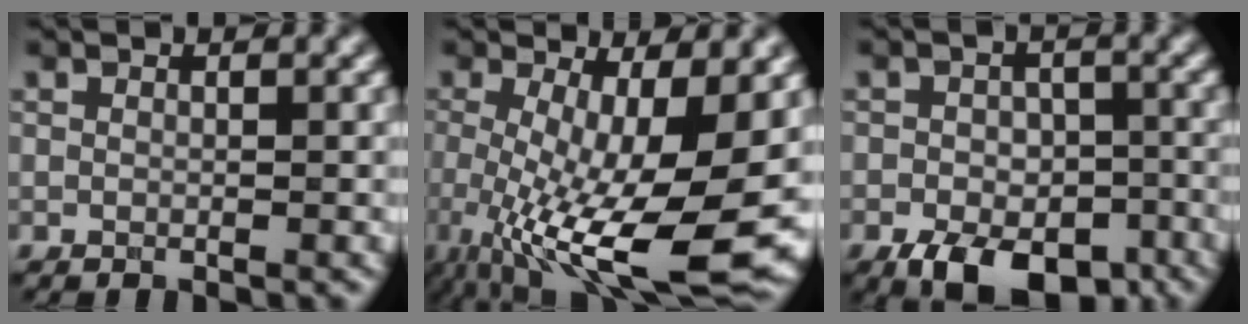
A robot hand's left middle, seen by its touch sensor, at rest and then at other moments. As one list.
[{"total": 14.4, "force": [-3.1, 4.6, 13.3], "torque": [-0.214, -0.027, -0.040]}, {"total": 7.9, "force": [-4.3, 4.4, 4.8], "torque": [-0.078, -0.019, -0.059]}]